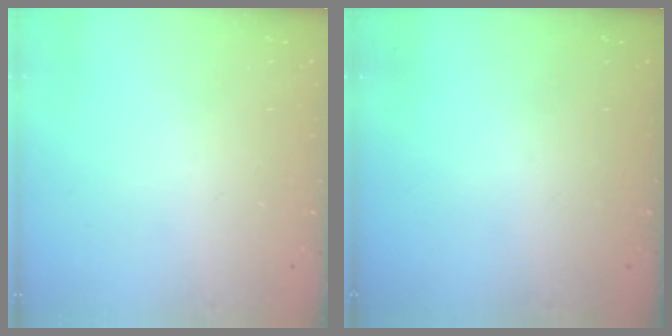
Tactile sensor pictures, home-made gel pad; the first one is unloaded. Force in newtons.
{"total": 0.0}